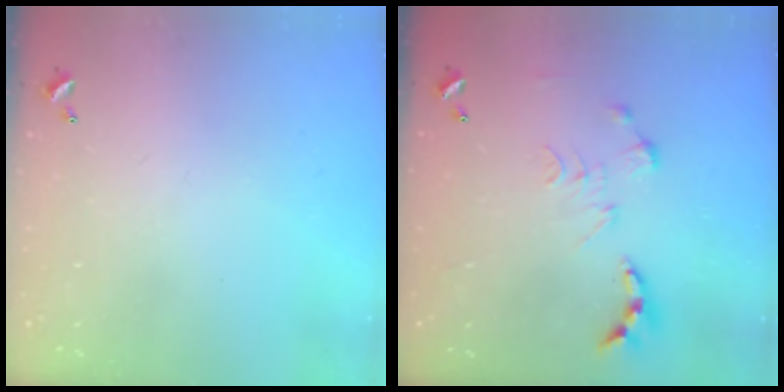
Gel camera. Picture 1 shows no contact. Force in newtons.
{"total": 0.0}